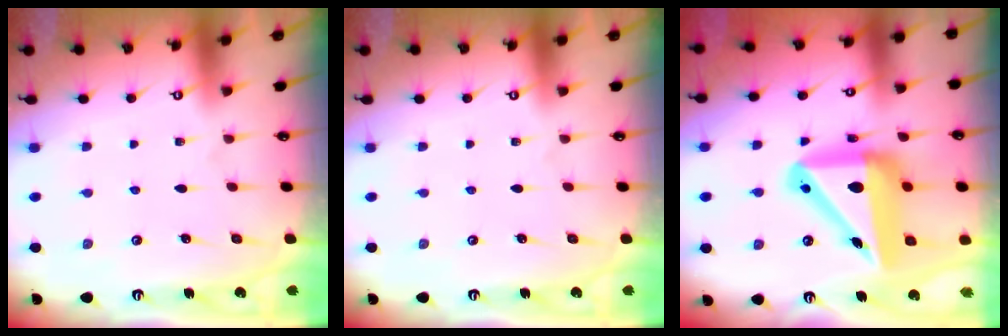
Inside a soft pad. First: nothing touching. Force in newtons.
{"total": 0.0}
{"total": 19.3, "press": 18.9, "slide": 3.6}